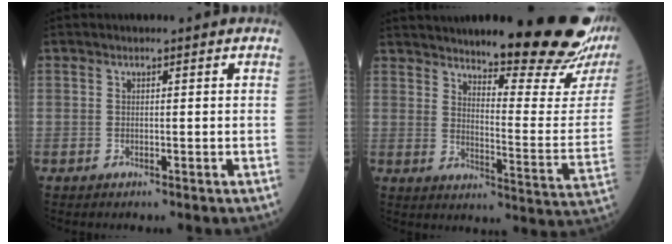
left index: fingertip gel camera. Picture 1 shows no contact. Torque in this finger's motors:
{"motor_torque": [1.05, -1.09, 1.05, 0.17]}